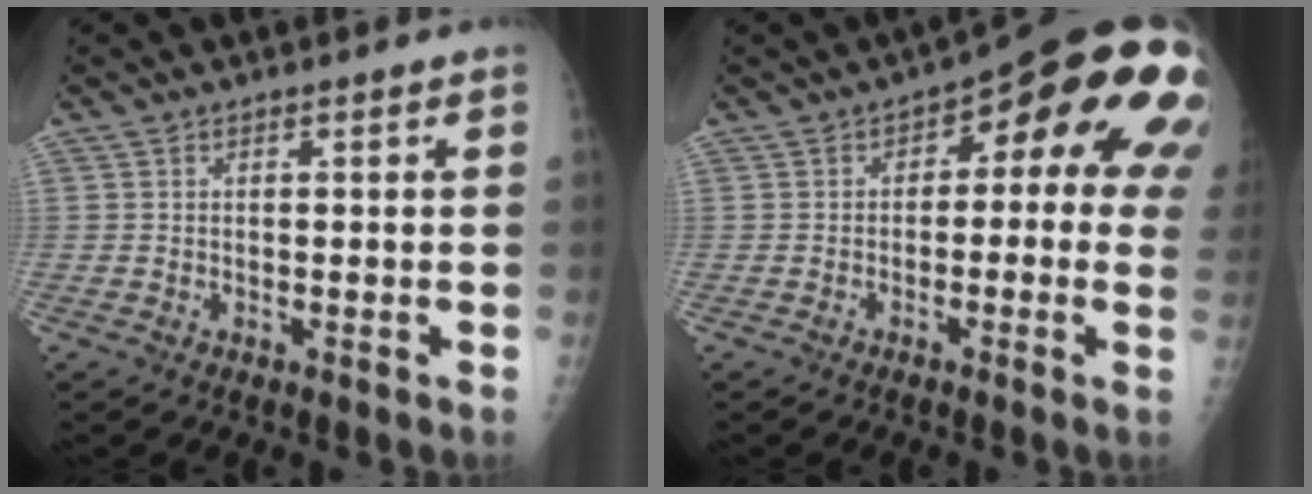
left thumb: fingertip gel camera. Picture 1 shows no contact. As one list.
[{"total": 15.0, "force": [3.3, 6.7, 13.0], "torque": [-0.120, 0.022, 0.025]}]